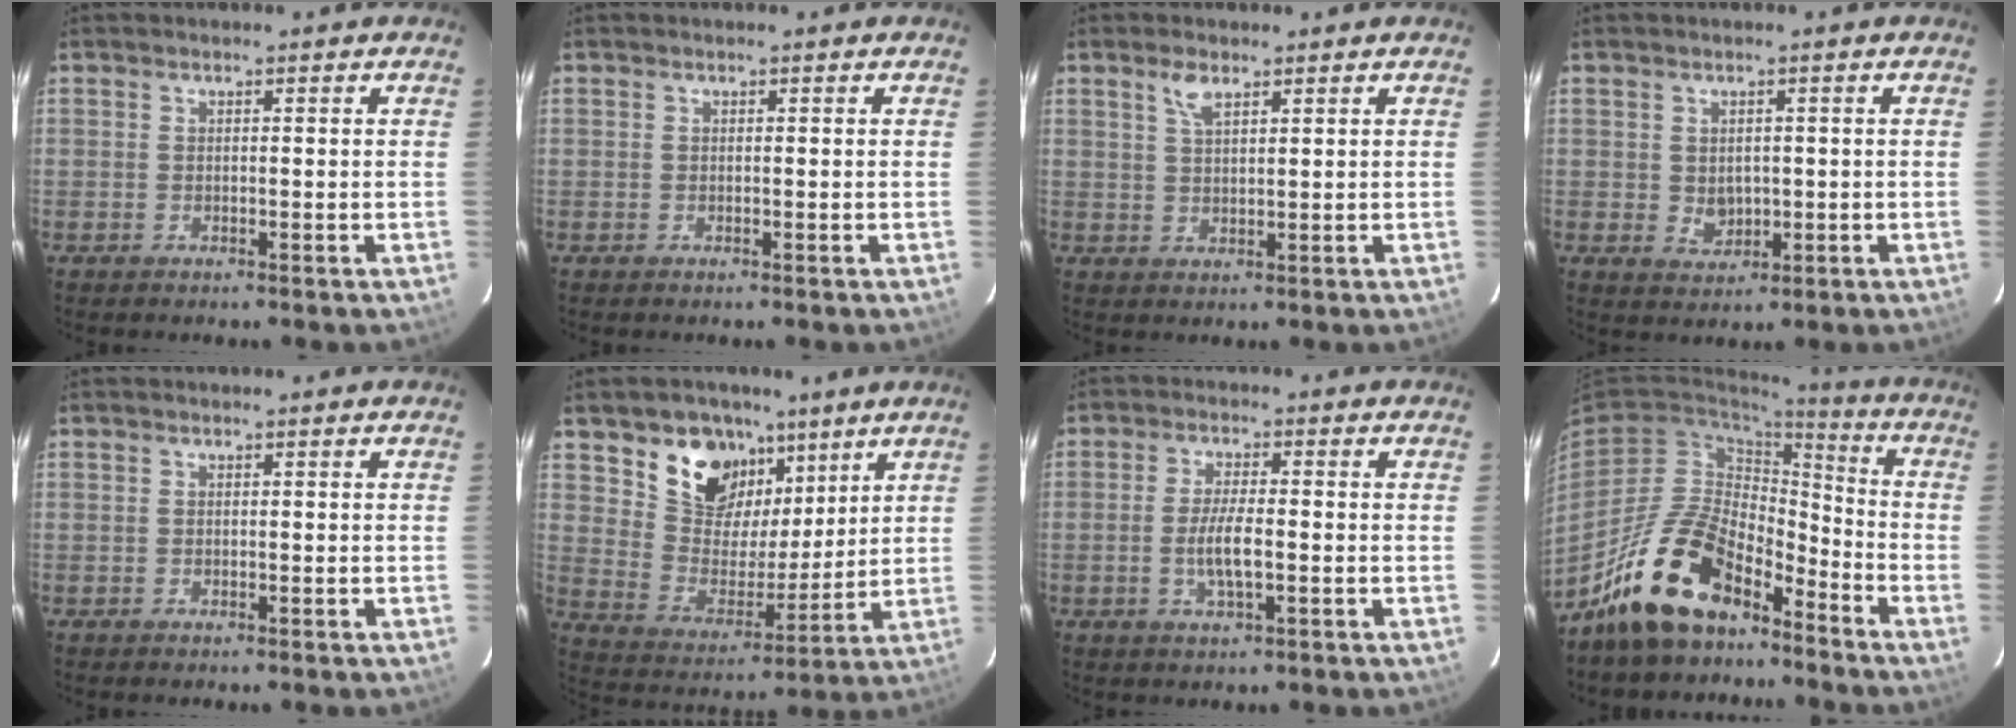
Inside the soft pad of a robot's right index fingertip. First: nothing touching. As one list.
[{"total": 0.0}, {"total": 3.2, "force": [2.0, 1.2, 2.1], "torque": [-0.039, 0.004, 0.039]}, {"total": 3.4, "force": [0.0, 2.8, 1.9], "torque": [-0.031, 0.000, 0.007]}, {"total": 0.0}, {"total": 14.2, "force": [8.6, 10.0, 5.3], "torque": [-0.108, 0.001, 0.161]}, {"total": 5.1, "force": [-1.2, 1.1, 4.9], "torque": [-0.095, -0.003, -0.021]}, {"total": 16.6, "force": [-12.0, 7.4, 8.7], "torque": [-0.178, 0.017, -0.209]}]